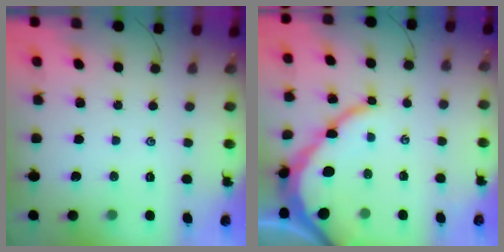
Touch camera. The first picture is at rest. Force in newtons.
{"total": 10.4, "press": 10.3, "slide": 1.2}